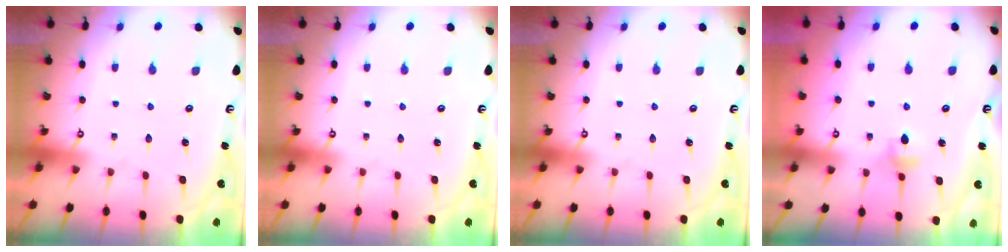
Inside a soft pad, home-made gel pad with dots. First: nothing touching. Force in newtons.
{"total": 0.0}
{"total": 0.0}
{"total": 4.3, "press": 4.2, "slide": 0.7}